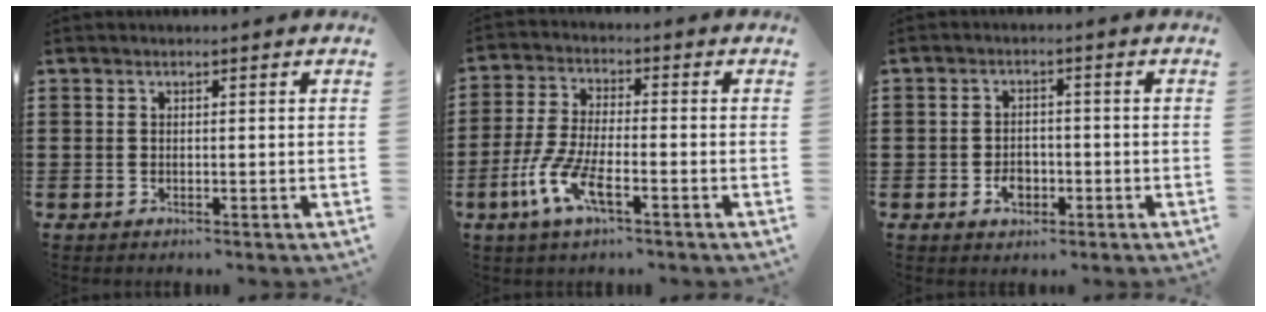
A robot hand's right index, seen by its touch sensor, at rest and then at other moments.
{"total": 7.5, "force": [-3.7, 1.9, 6.3], "torque": [-0.158, -0.015, -0.075]}
{"total": 3.1, "force": [-1.1, 2.2, 1.9], "torque": [-0.028, -0.001, -0.022]}